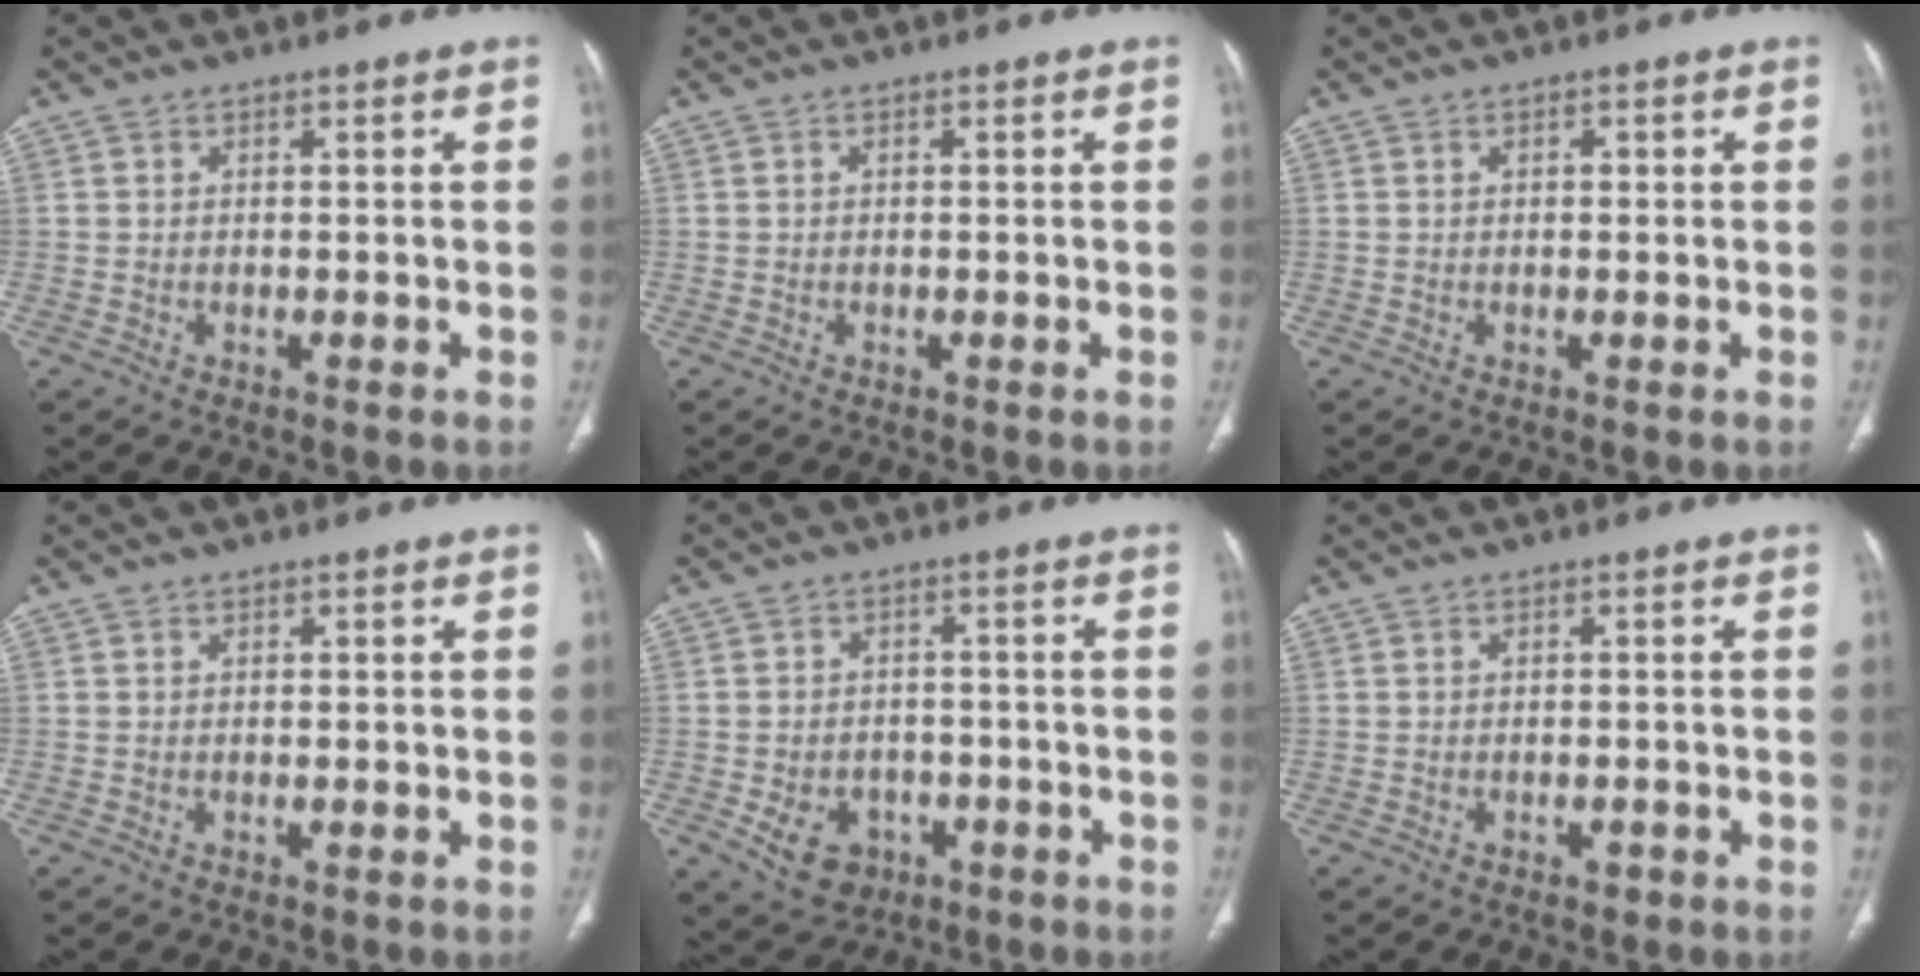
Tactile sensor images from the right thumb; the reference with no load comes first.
{"total": 0.0}
{"total": 1.1, "force": [0.4, 0.6, 0.8], "torque": [-0.013, 0.002, 0.007]}
{"total": 0.5, "force": [0.3, 0.2, 0.4], "torque": [-0.008, 0.000, 0.005]}
{"total": 8.0, "force": [-3.0, 6.4, 3.8], "torque": [-0.046, 0.021, -0.035]}
{"total": 1.0, "force": [-0.4, 0.7, 0.6], "torque": [-0.009, 0.002, -0.005]}